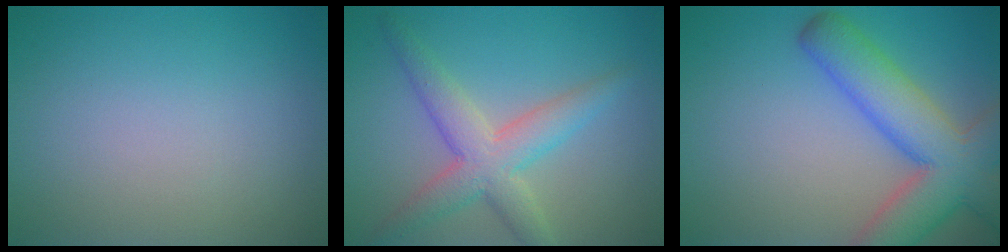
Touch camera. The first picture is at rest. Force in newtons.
{"total": 4.9, "press": 4.9, "slide": 0.1}
{"total": 8.7, "press": 8.6, "slide": 0.5}